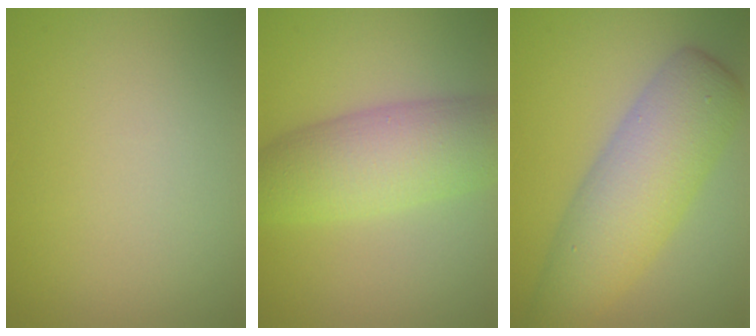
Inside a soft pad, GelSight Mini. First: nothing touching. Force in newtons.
{"total": 7.3, "press": 7.3, "slide": 0.2}
{"total": 7.5, "press": 7.5, "slide": 0.4}